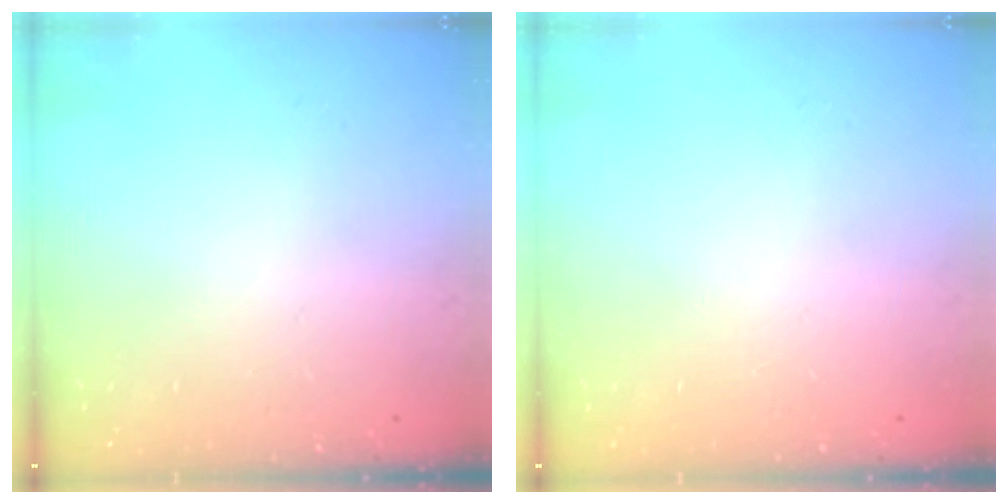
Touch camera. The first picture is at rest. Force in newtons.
{"total": 0.0}